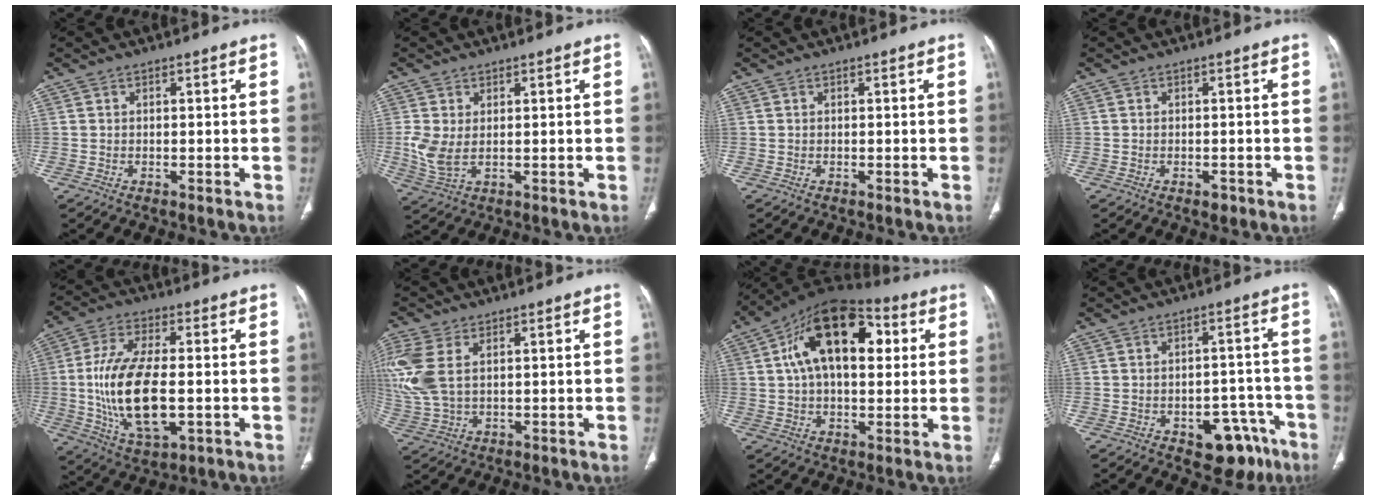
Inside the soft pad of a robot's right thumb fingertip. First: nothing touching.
{"total": 5.2, "force": [0.5, 3.0, 4.2], "torque": [-0.102, -0.006, 0.020]}
{"total": 0.0}
{"total": 1.1, "force": [-0.7, 0.7, 0.5], "torque": [-0.001, 0.003, -0.006]}
{"total": 17.0, "force": [-1.5, 8.0, 14.9], "torque": [-0.286, -0.001, -0.019]}
{"total": 10.9, "force": [3.0, 6.3, 8.3], "torque": [-0.229, 0.006, 0.069]}
{"total": 19.5, "force": [5.0, 10.9, 15.3], "torque": [-0.222, 0.020, 0.070]}
{"total": 10.4, "force": [-5.7, 6.3, 6.0], "torque": [-0.034, 0.047, -0.065]}